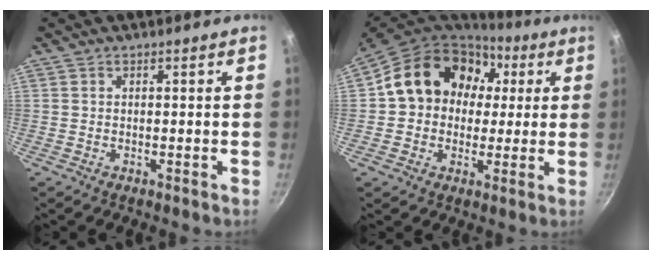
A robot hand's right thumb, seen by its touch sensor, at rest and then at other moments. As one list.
[{"total": 18.3, "force": [3.5, 15.0, 9.8], "torque": [-0.138, 0.040, 0.048]}]